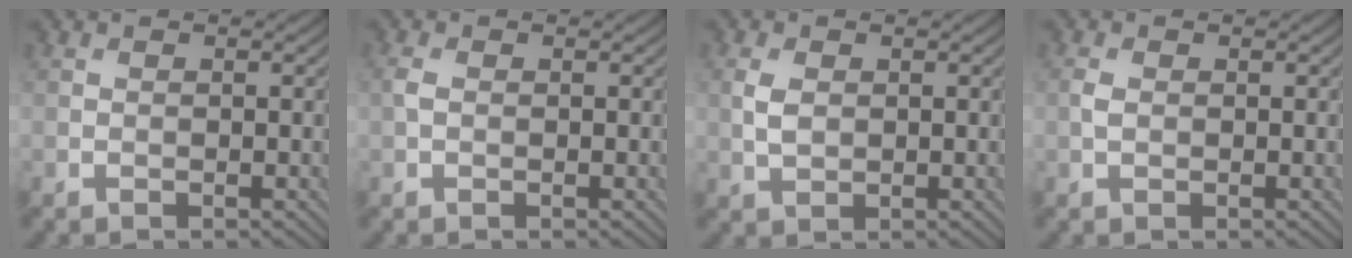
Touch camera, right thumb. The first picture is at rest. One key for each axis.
{"total": 1.2, "fx": 0.1, "fy": 0.8, "fz": 0.9, "tx": -0.027, "ty": 0.004, "tz": -0.002}
{"total": 2.7, "fx": 0.4, "fy": 1.8, "fz": 1.9, "tx": -0.051, "ty": 0.000, "tz": 0.010}
{"total": 1.2, "fx": 0.1, "fy": 0.8, "fz": 0.9, "tx": -0.024, "ty": 0.001, "tz": 0.000}